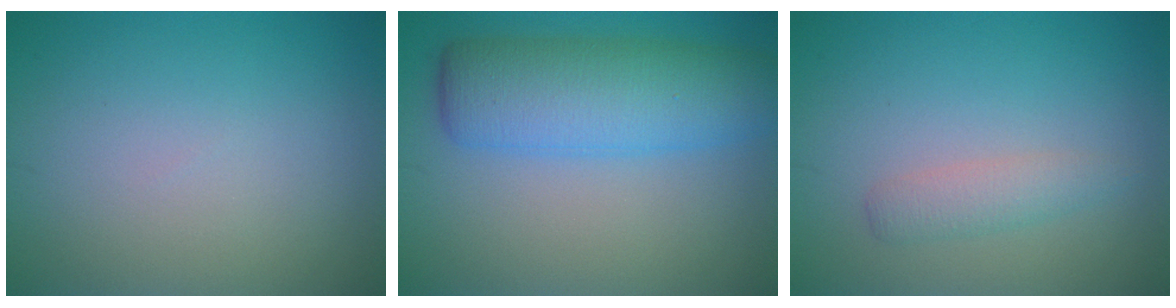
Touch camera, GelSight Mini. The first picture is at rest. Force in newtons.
{"total": 7.8, "press": 7.8, "slide": 0.1}
{"total": 1.8, "press": 1.8, "slide": 0.0}